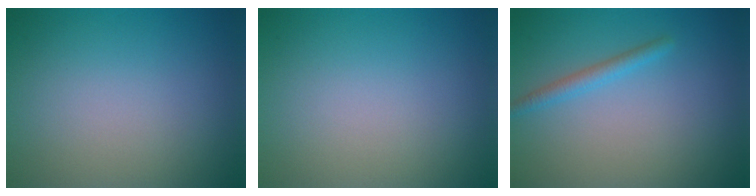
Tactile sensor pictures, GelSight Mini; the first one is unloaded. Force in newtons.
{"total": 0.0}
{"total": 1.6, "press": 1.6, "slide": 0.1}